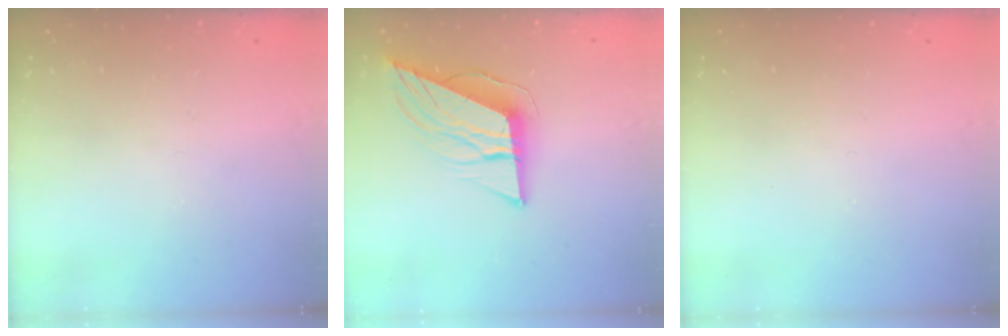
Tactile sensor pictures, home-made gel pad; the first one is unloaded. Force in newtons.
{"total": 12.4, "press": 12.3, "slide": 1.5}
{"total": 0.0}